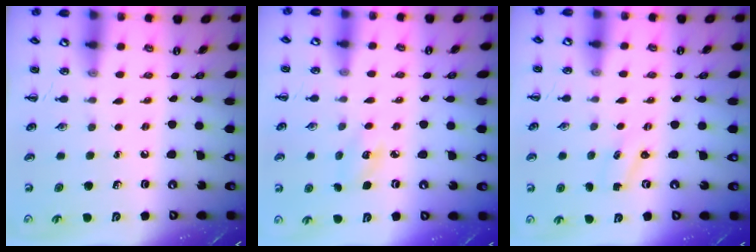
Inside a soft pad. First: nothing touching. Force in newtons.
{"total": 3.9, "press": 3.7, "slide": 1.0}
{"total": 0.8, "press": 0.8, "slide": 0.3}